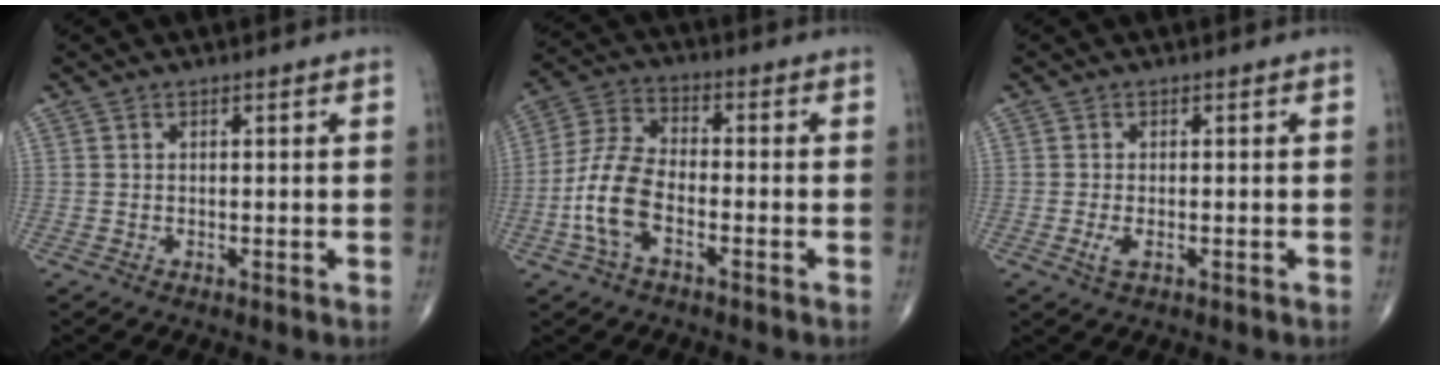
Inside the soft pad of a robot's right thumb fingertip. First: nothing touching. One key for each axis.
{"total": 10.2, "fx": -3.5, "fy": 5.1, "fz": 8.1, "tx": -0.177, "ty": 0.032, "tz": -0.073}
{"total": 2.1, "fx": -0.8, "fy": 0.8, "fz": 1.8, "tx": -0.040, "ty": -0.003, "tz": -0.015}